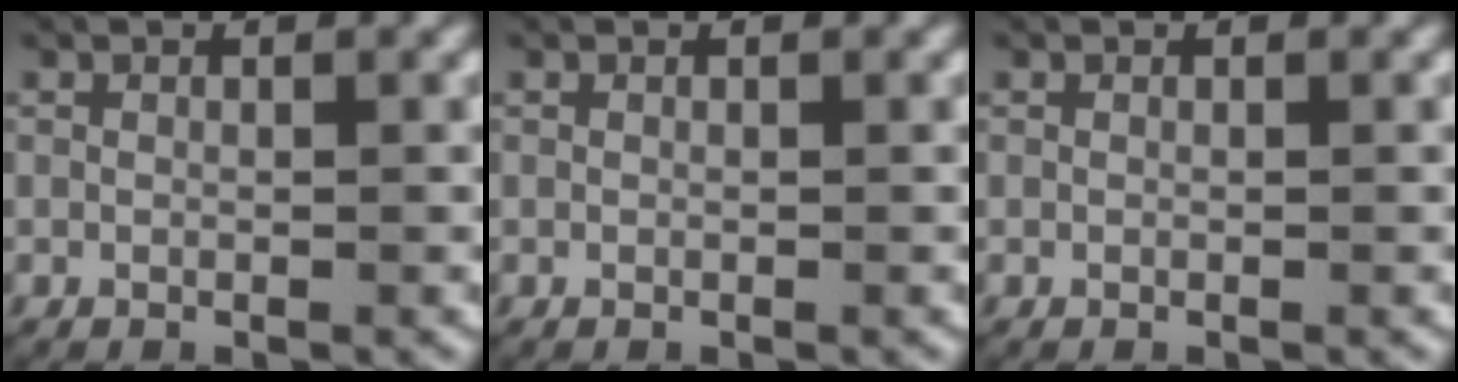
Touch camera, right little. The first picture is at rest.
{"total": 0.0}
{"total": 0.0}